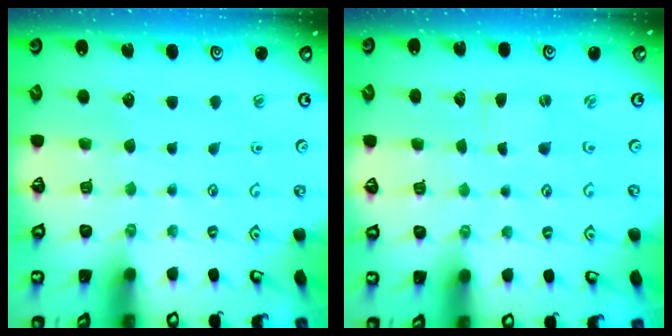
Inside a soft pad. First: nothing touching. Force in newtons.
{"total": 0.0}